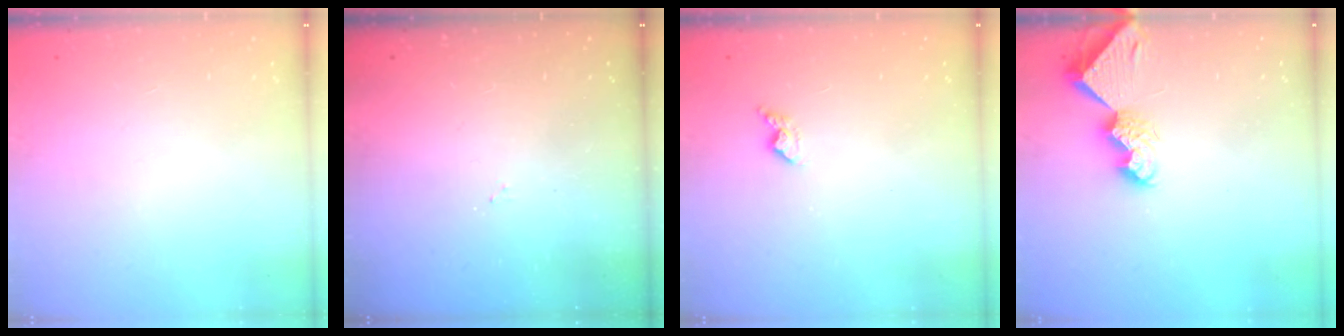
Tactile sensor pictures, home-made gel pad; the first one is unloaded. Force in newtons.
{"total": 3.1, "press": 3.1, "slide": 0.5}
{"total": 4.4, "press": 4.4, "slide": 0.8}
{"total": 10.0, "press": 9.9, "slide": 1.1}